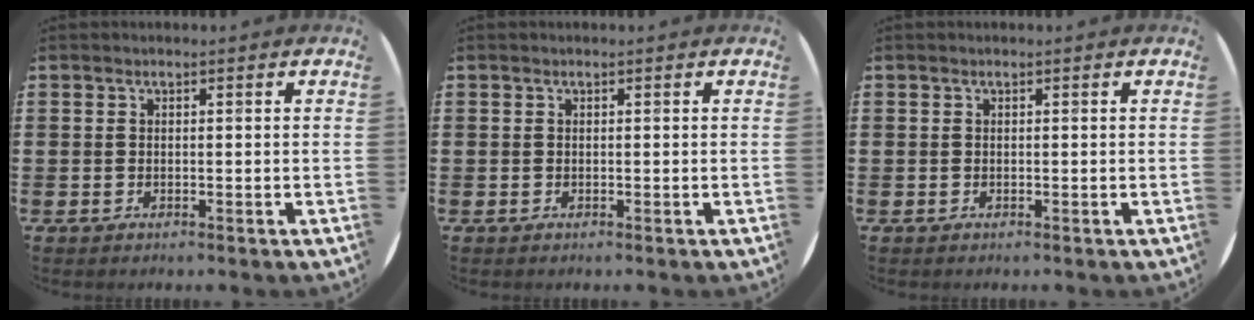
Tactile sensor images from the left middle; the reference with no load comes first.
{"total": 0.0}
{"total": 0.0}